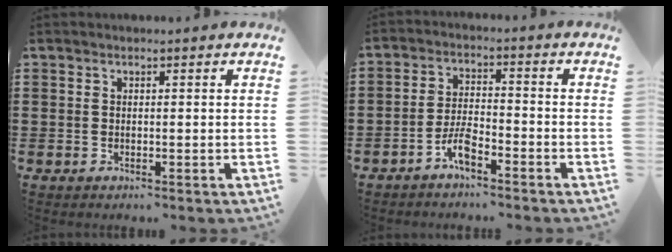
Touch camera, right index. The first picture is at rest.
{"total": 4.5, "force": [-3.2, 1.3, 2.9], "torque": [-0.071, 0.004, -0.066]}